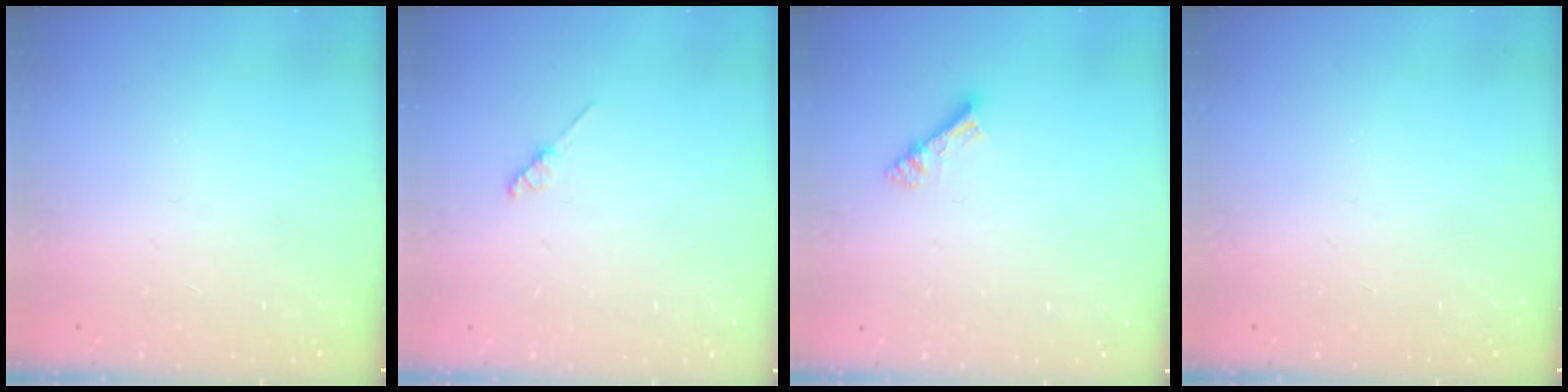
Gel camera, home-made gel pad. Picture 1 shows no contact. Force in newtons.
{"total": 2.0, "press": 1.9, "slide": 0.3}
{"total": 5.0, "press": 5.0, "slide": 0.3}
{"total": 0.0}